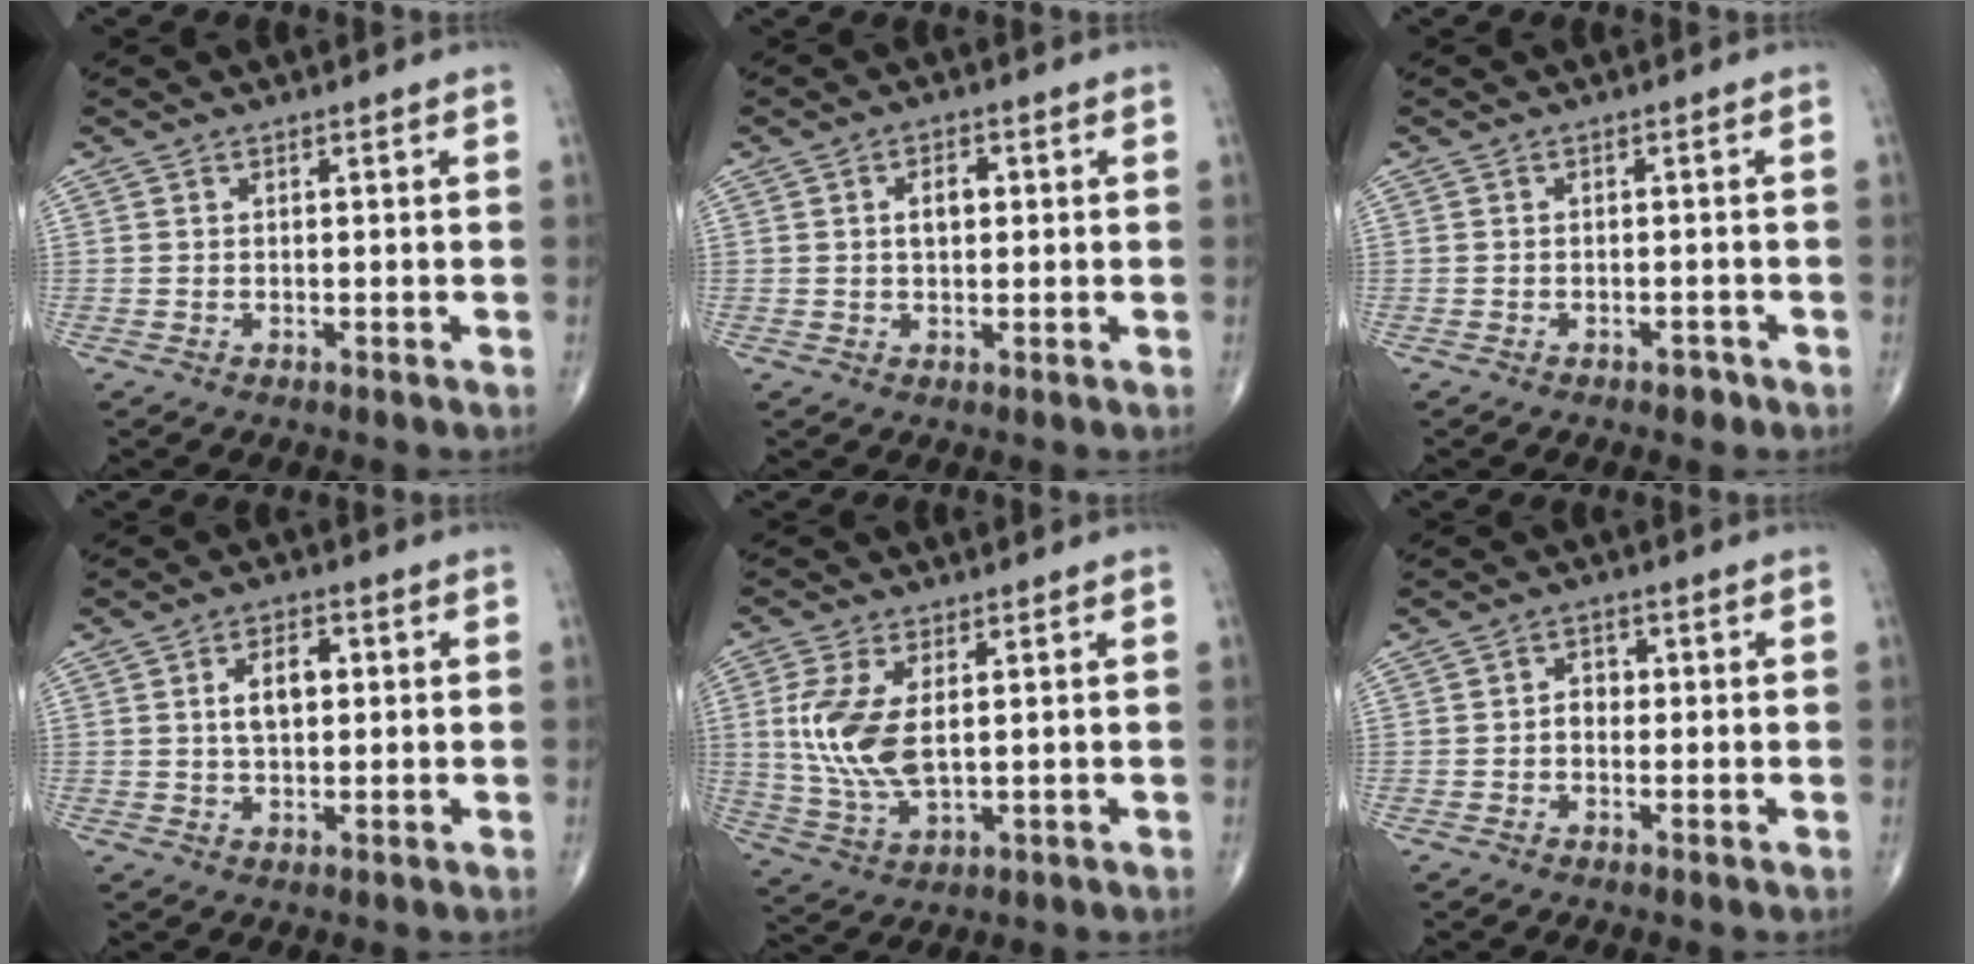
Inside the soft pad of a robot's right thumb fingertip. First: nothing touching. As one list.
[{"total": 3.7, "force": [0.6, 2.2, 2.9], "torque": [-0.044, 0.006, 0.008]}, {"total": 1.6, "force": [-1.1, 0.9, 0.8], "torque": [-0.010, 0.005, -0.014]}, {"total": 6.2, "force": [1.1, 3.5, 5.0], "torque": [-0.076, 0.007, 0.016]}, {"total": 11.0, "force": [1.6, 5.4, 9.5], "torque": [-0.208, -0.010, 0.041]}, {"total": 2.7, "force": [-0.2, 2.1, 1.6], "torque": [-0.010, 0.012, -0.010]}]